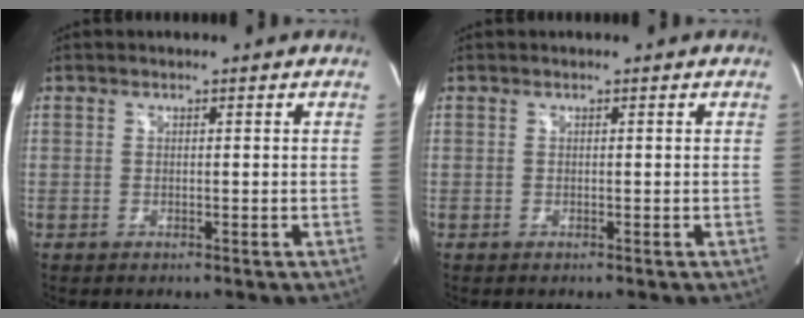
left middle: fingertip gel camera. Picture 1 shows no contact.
{"total": 0.0}